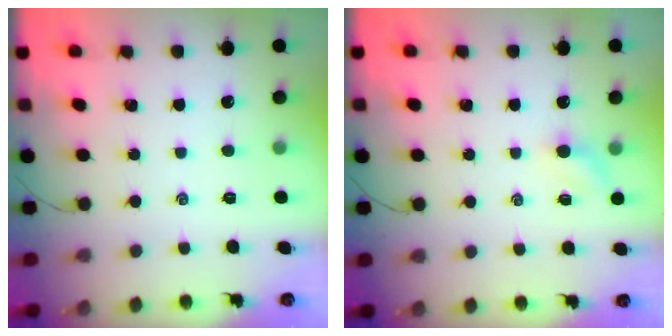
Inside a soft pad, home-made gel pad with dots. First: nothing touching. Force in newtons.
{"total": 3.4, "press": 3.2, "slide": 1.2}